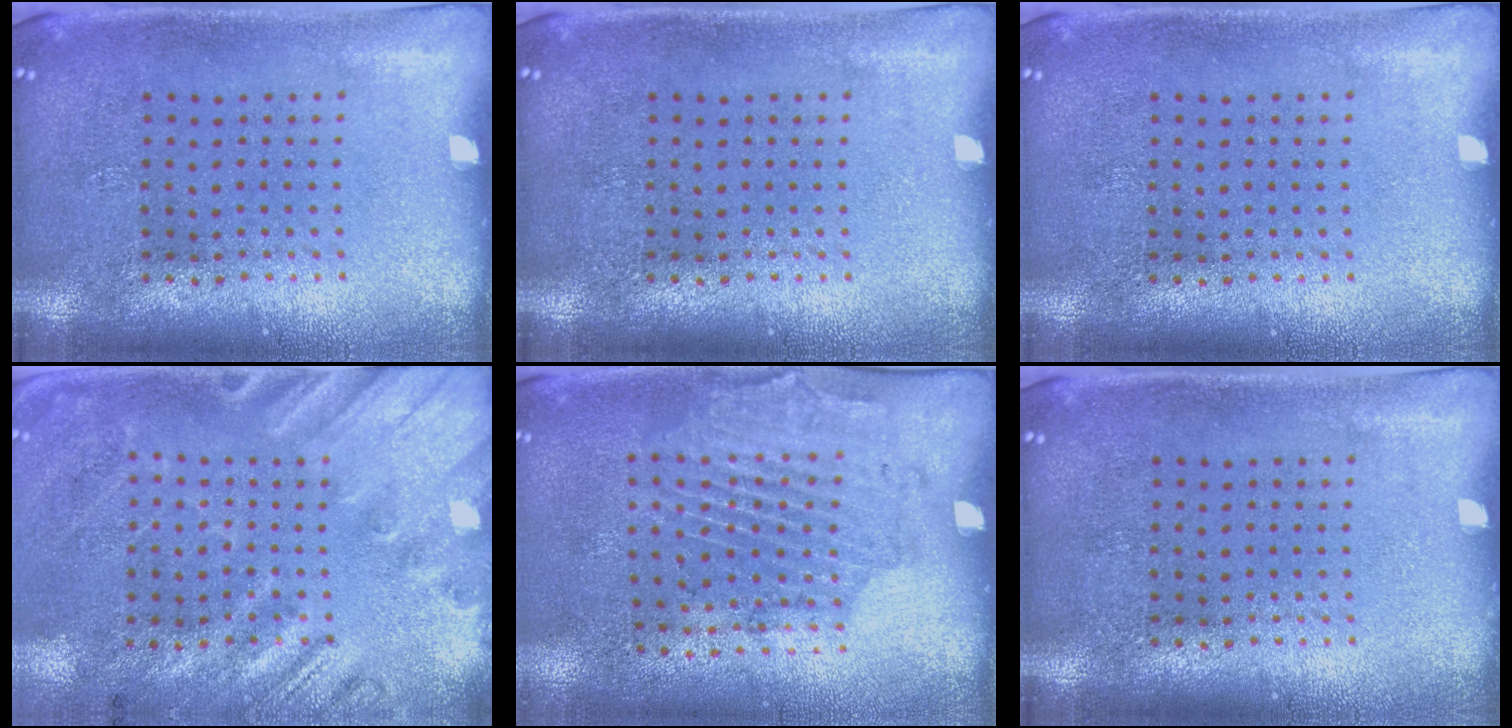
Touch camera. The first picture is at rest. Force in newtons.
{"total": 0.0}
{"total": 0.0}
{"total": 2.5, "press": 1.8, "slide": 1.8}
{"total": 1.8, "press": 1.2, "slide": 1.3}
{"total": 0.0}